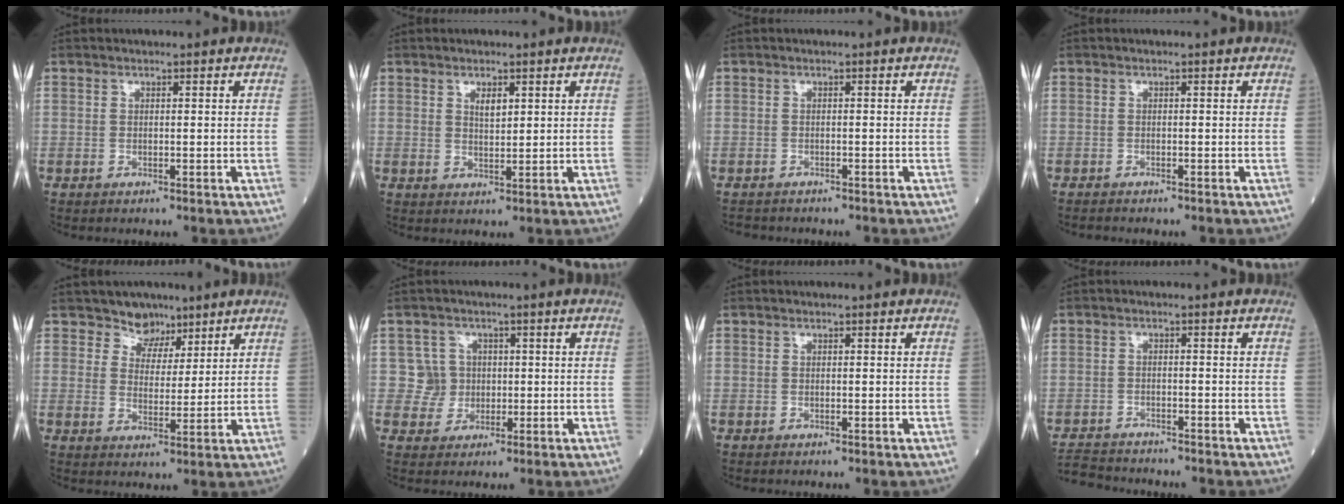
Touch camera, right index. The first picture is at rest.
{"total": 2.2, "force": [1.1, 0.9, 1.7], "torque": [-0.031, -0.001, 0.022]}
{"total": 2.9, "force": [-2.7, 0.9, 0.7], "torque": [-0.013, -0.005, -0.036]}
{"total": 1.1, "force": [-1.1, 0.0, 0.3], "torque": [-0.010, -0.003, -0.018]}
{"total": 4.9, "force": [3.8, 3.1, 0.3], "torque": [0.001, 0.001, 0.062]}
{"total": 3.7, "force": [0.3, 3.7, -0.3], "torque": [0.017, 0.011, 0.004]}
{"total": 0.0}
{"total": 7.4, "force": [-7.3, 0.5, 1.1], "torque": [-0.020, -0.010, -0.127]}